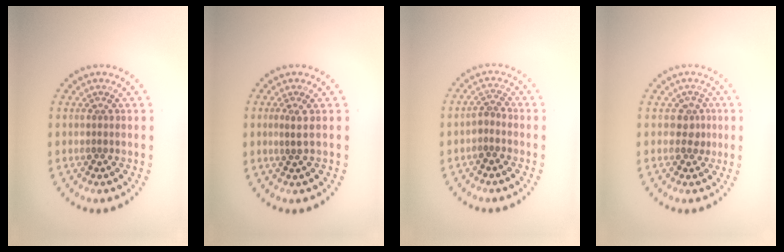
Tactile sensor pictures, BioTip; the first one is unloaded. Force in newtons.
{"total": 1.1, "press": 0.8, "slide": 0.7}
{"total": 1.3, "press": 1.1, "slide": 0.7}
{"total": 1.5, "press": 1.2, "slide": 0.9}